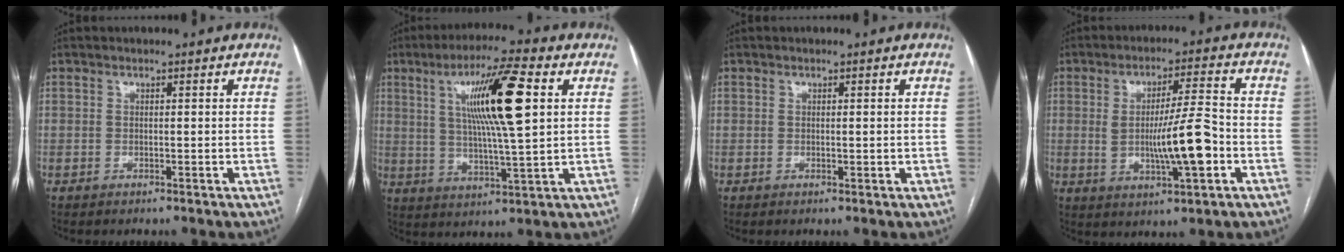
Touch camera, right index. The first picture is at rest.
{"total": 13.8, "force": [3.8, 0.7, 13.2], "torque": [-0.234, 0.007, 0.066]}
{"total": 1.0, "force": [0.0, 0.3, 0.9], "torque": [-0.015, -0.003, 0.002]}
{"total": 10.2, "force": [-1.7, 1.0, 10.0], "torque": [-0.172, 0.000, -0.027]}